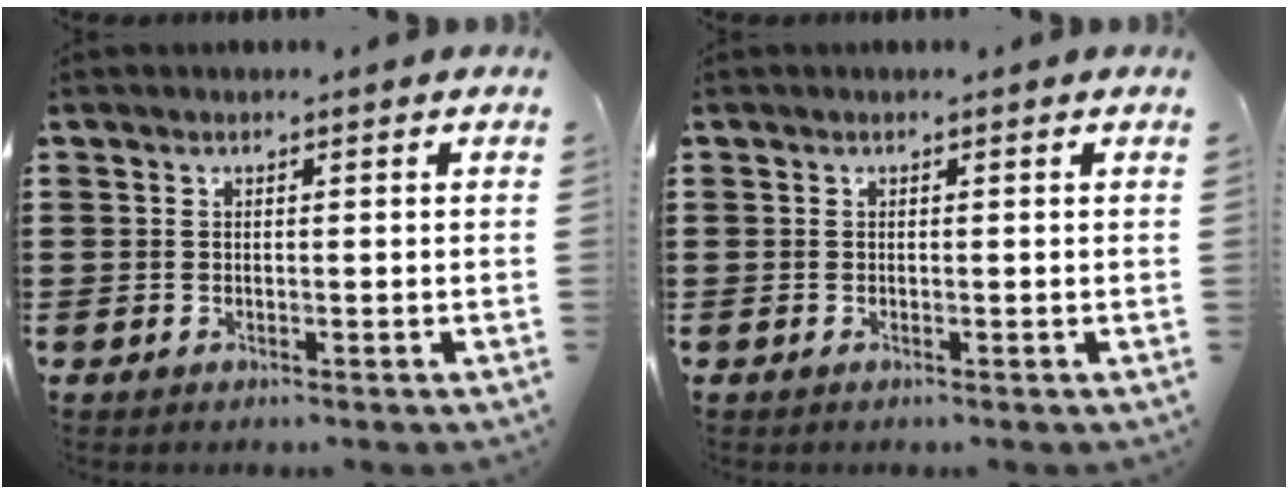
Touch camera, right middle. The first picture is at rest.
{"total": 0.0}